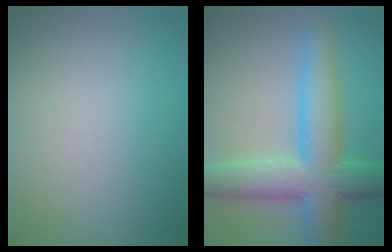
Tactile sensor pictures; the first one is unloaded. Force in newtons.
{"total": 8.2, "press": 8.2, "slide": 0.2}